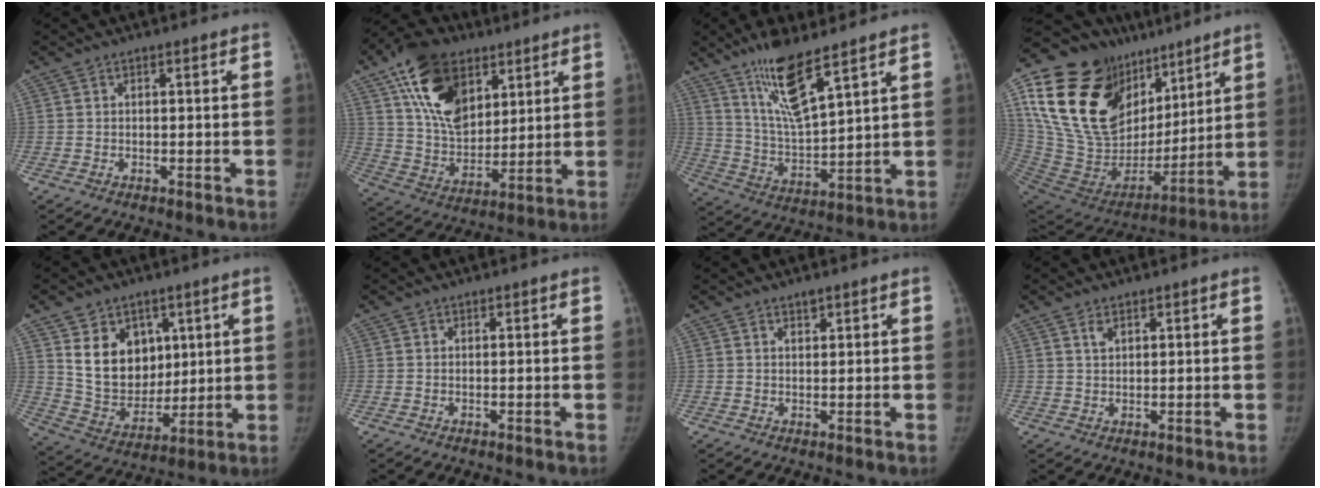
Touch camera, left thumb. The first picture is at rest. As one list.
[{"total": 19.6, "force": [9.5, 12.2, 12.1], "torque": [-0.185, -0.035, 0.170]}, {"total": 13.0, "force": [8.7, 2.6, 9.3], "torque": [-0.167, -0.057, 0.179]}, {"total": 33.5, "force": [16.0, 20.1, 21.4], "torque": [-0.365, -0.004, 0.297]}, {"total": 14.5, "force": [5.4, 11.0, 7.7], "torque": [-0.084, -0.038, 0.117]}, {"total": 0.0}, {"total": 1.5, "force": [1.1, 0.7, 0.7], "torque": [-0.003, -0.007, 0.017]}, {"total": 2.0, "force": [1.3, 1.2, 1.0], "torque": [-0.014, -0.006, 0.027]}]